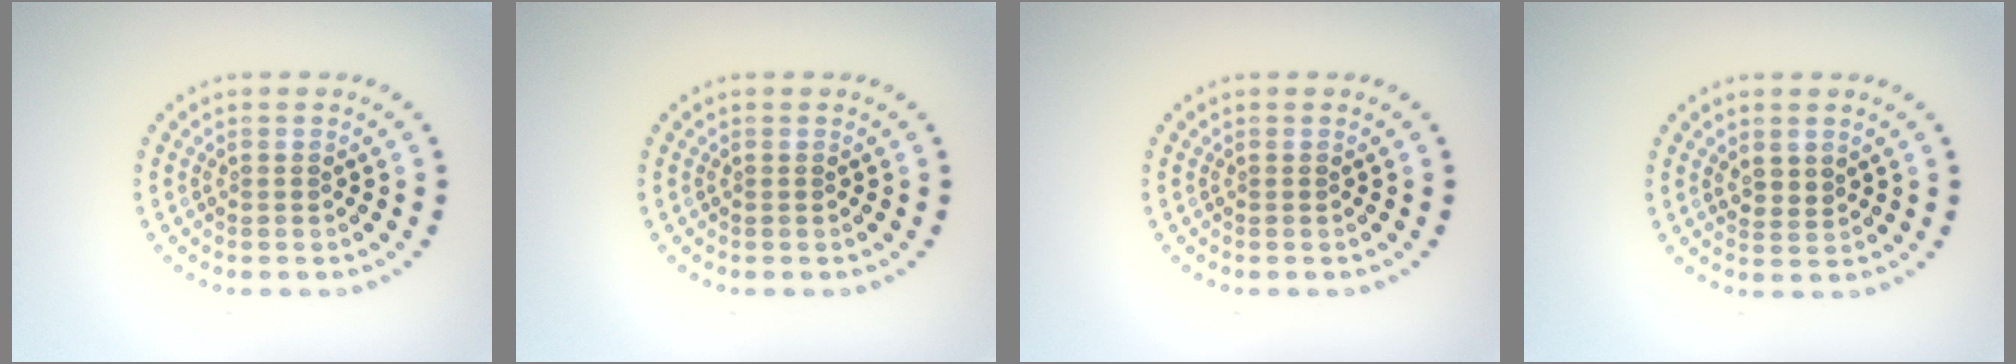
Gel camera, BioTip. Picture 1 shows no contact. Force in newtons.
{"total": 0.0}
{"total": 0.0}
{"total": 1.6, "press": 1.3, "slide": 1.0}